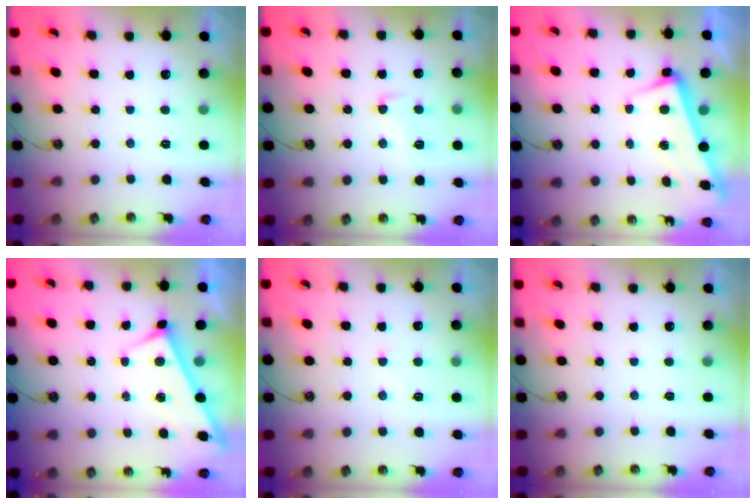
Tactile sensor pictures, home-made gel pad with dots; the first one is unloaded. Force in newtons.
{"total": 1.5, "press": 0.3, "slide": 1.5}
{"total": 2.5, "press": 2.3, "slide": 1.0}
{"total": 2.9, "press": 2.9, "slide": 0.3}
{"total": 3.0, "press": 3.0, "slide": 0.5}
{"total": 0.0}